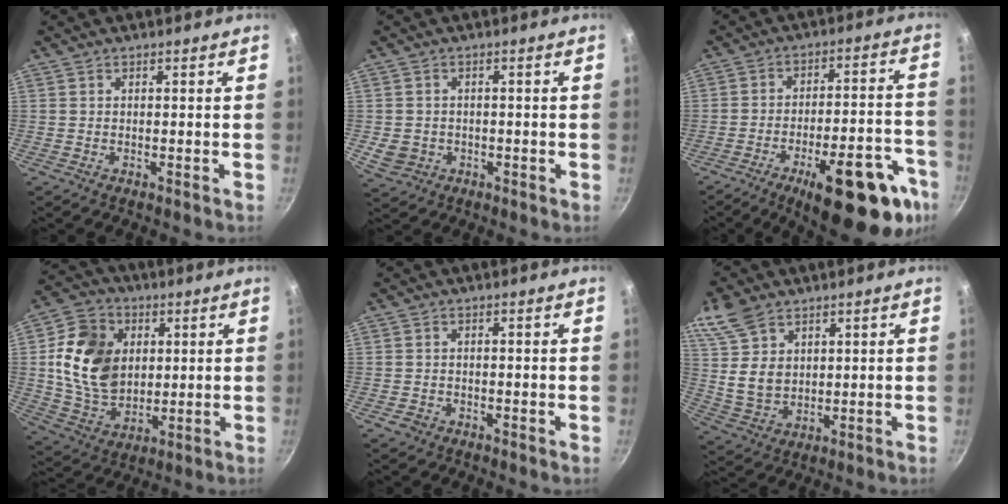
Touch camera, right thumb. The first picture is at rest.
{"total": 4.5, "force": [-1.0, 3.9, 2.0], "torque": [-0.032, 0.008, -0.006]}
{"total": 22.6, "force": [-12.0, 7.9, 17.4], "torque": [-0.182, 0.054, -0.164]}
{"total": 17.1, "force": [2.9, 13.0, 10.8], "torque": [-0.170, -0.005, 0.056]}
{"total": 1.6, "force": [-0.9, 1.2, 0.6], "torque": [-0.015, 0.007, -0.013]}
{"total": 11.2, "force": [6.1, 7.4, 5.7], "torque": [-0.091, -0.026, 0.130]}